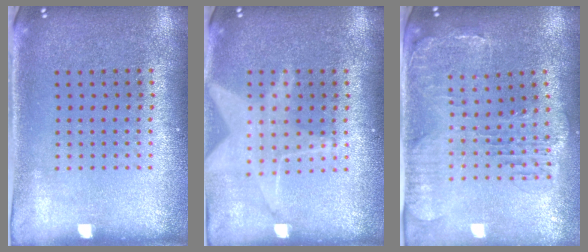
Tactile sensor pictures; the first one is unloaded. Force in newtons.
{"total": 1.6, "press": 1.4, "slide": 0.7}
{"total": 1.4, "press": 1.4, "slide": 0.5}